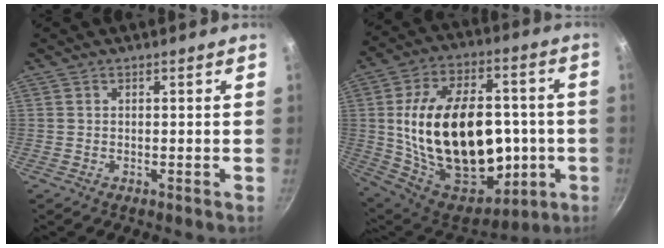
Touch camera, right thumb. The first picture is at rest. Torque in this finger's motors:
{"motor_torque": [0.92, 3.59, 2.63, -0.14, 0.81]}